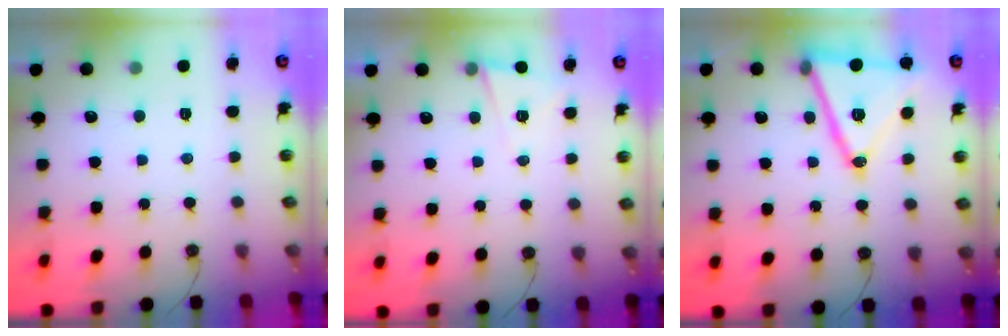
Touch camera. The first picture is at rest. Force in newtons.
{"total": 5.0, "press": 4.5, "slide": 2.1}
{"total": 19.6, "press": 19.3, "slide": 3.4}